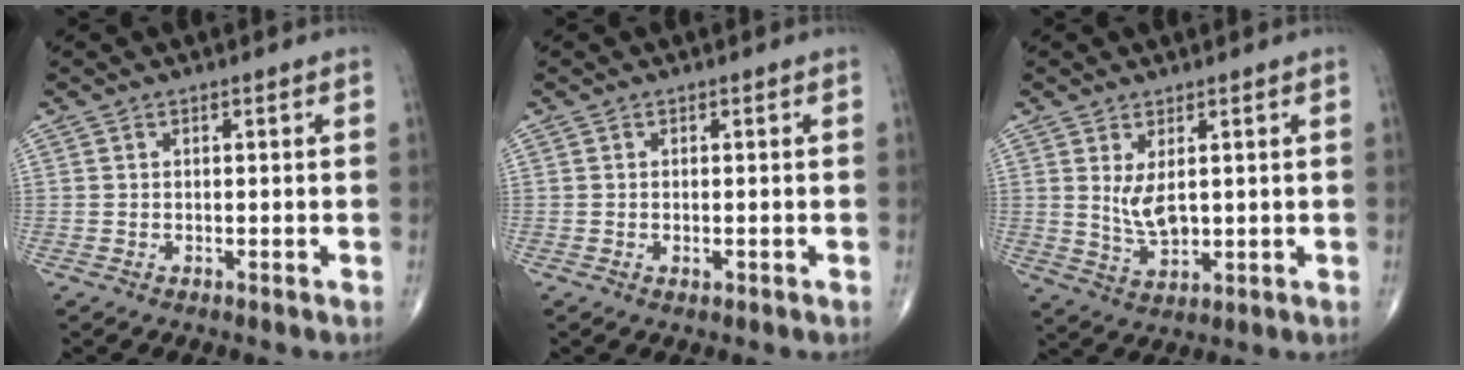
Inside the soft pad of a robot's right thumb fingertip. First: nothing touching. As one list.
[{"total": 0.9, "force": [-0.3, 0.4, 0.7], "torque": [-0.011, -0.002, -0.004]}, {"total": 5.2, "force": [1.2, 2.5, 4.5], "torque": [-0.079, -0.017, 0.035]}]